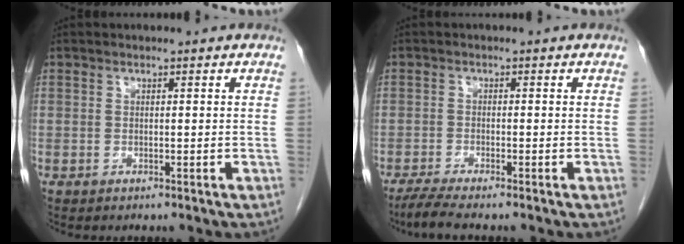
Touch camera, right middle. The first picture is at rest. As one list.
[{"total": 3.8, "force": [-3.1, -0.3, 2.2], "torque": [-0.048, -0.012, -0.061]}]